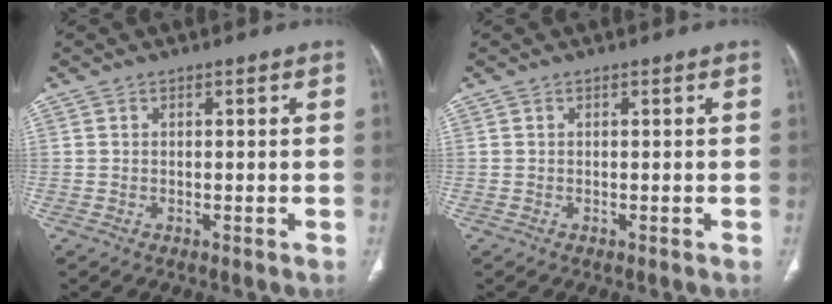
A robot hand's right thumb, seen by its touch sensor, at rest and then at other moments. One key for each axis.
{"total": 0.0}